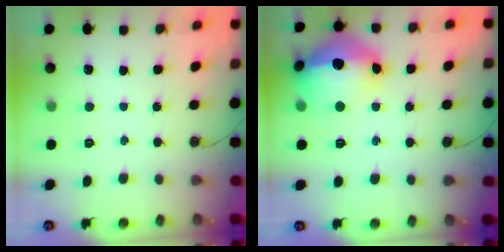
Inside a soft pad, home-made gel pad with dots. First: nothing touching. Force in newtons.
{"total": 20.3, "press": 19.8, "slide": 4.4}